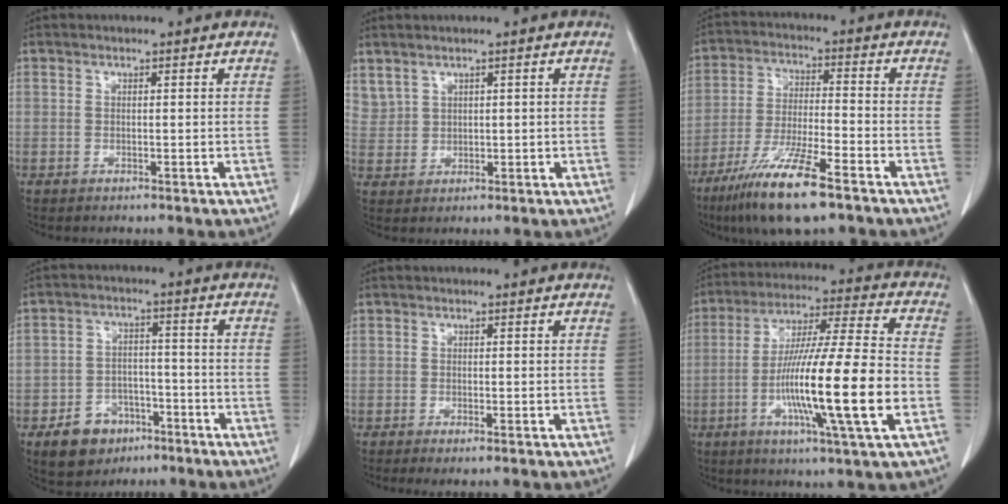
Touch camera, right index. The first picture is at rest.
{"total": 3.3, "force": [2.3, 2.1, 0.9], "torque": [-0.020, 0.009, 0.062]}
{"total": 12.7, "force": [-8.2, 1.3, 9.5], "torque": [-0.186, -0.030, -0.146]}
{"total": 7.6, "force": [-4.3, 5.7, 2.6], "torque": [-0.048, 0.014, -0.060]}
{"total": 1.5, "force": [-0.9, 0.2, 1.2], "torque": [-0.022, -0.004, -0.013]}
{"total": 19.0, "force": [-4.7, 0.0, 18.4], "torque": [-0.326, -0.012, -0.086]}